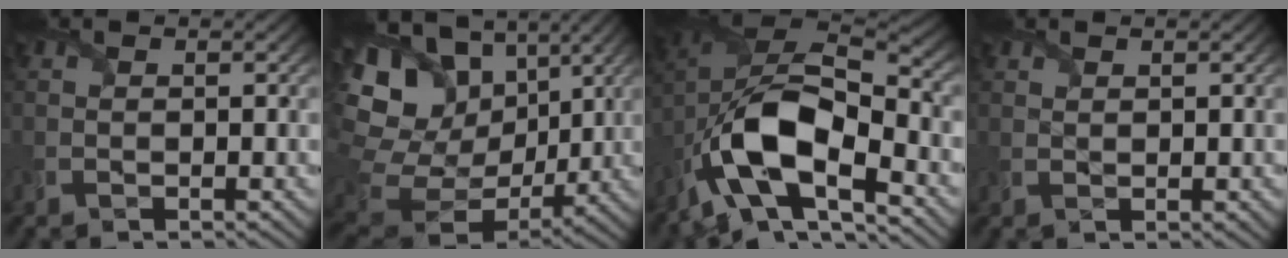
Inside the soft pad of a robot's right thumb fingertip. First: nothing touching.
{"total": 19.9, "force": [6.2, 14.6, 12.1], "torque": [-0.295, 0.018, 0.136]}
{"total": 14.4, "force": [-6.3, 6.4, 11.3], "torque": [-0.222, -0.011, -0.123]}
{"total": 1.1, "force": [1.1, 0.2, 0.1], "torque": [-0.006, 0.000, 0.024]}